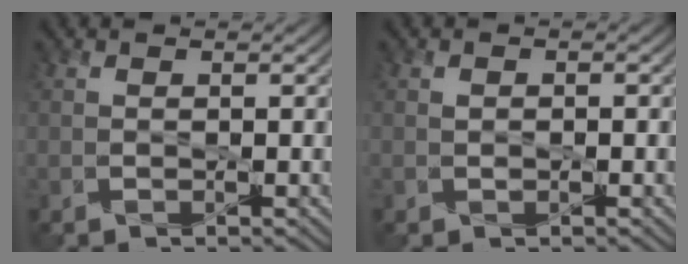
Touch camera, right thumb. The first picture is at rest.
{"total": 0.9, "force": [0.1, 0.8, 0.3], "torque": [0.000, 0.006, -0.005]}